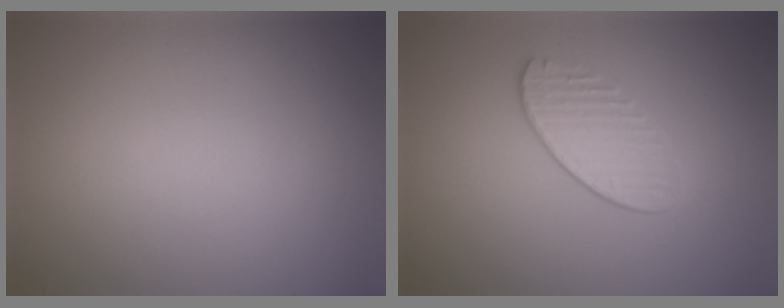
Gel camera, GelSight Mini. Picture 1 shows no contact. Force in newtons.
{"total": 1.9, "press": 1.5, "slide": 1.2}